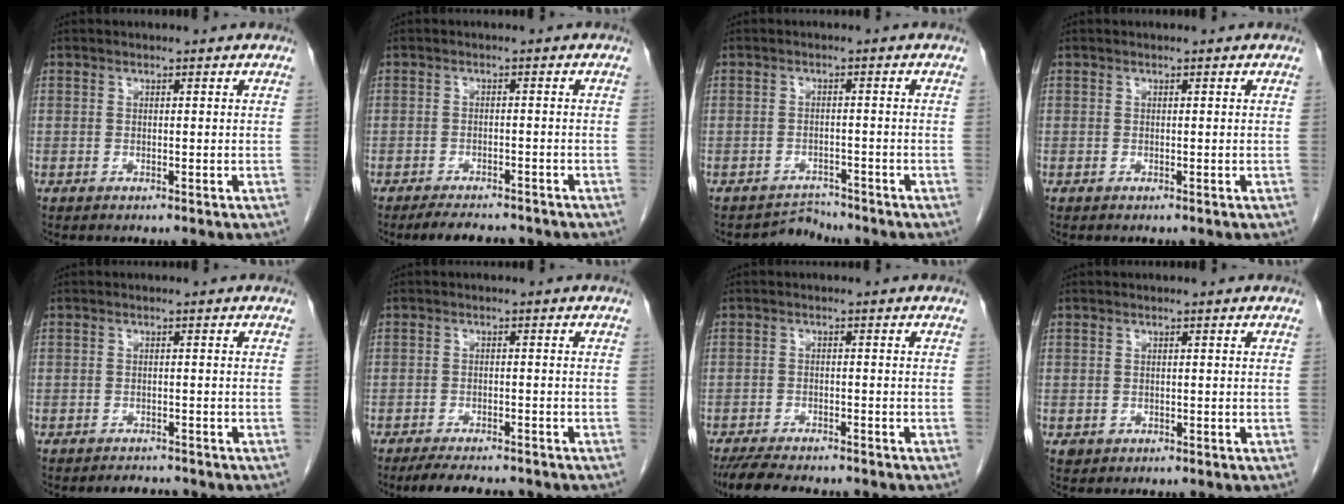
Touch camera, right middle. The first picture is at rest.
{"total": 5.7, "force": [-5.1, 1.6, 2.1], "torque": [-0.033, -0.008, -0.073]}
{"total": 2.6, "force": [-2.3, 0.3, -1.2], "torque": [0.021, -0.002, -0.034]}
{"total": 0.0}
{"total": 2.0, "force": [-1.9, 0.5, 0.1], "torque": [-0.006, -0.006, -0.025]}
{"total": 7.4, "force": [-6.5, 1.6, 3.2], "torque": [-0.049, -0.011, -0.095]}
{"total": 8.8, "force": [-7.7, 1.6, 3.9], "torque": [-0.065, -0.017, -0.118]}
{"total": 1.0, "force": [-0.3, 0.9, 0.2], "torque": [-0.006, 0.003, 0.001]}